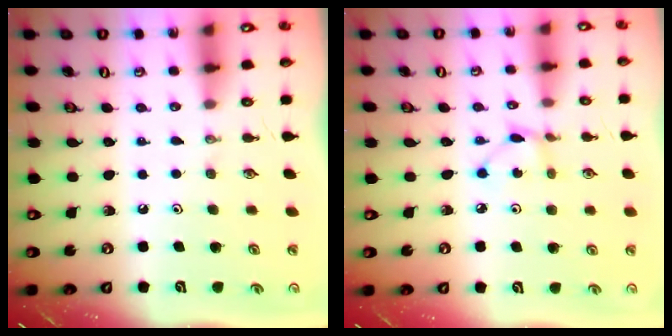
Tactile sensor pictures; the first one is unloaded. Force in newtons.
{"total": 3.4, "press": 3.3, "slide": 0.4}